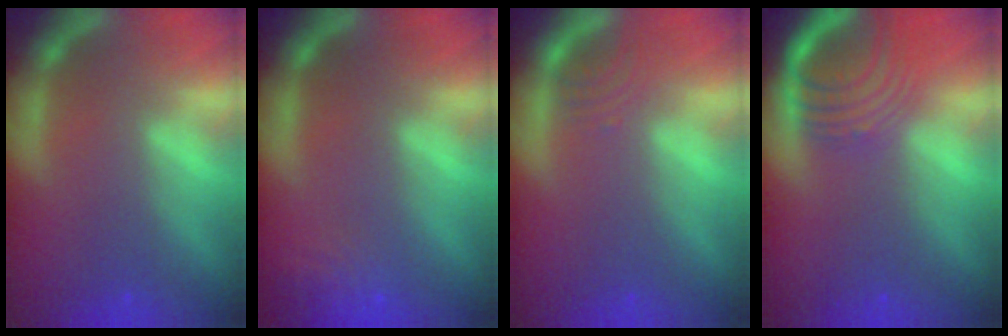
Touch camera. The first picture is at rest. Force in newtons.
{"total": 3.5}
{"total": 2.0}
{"total": 7.6}